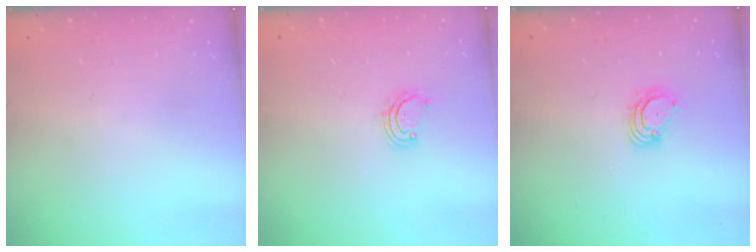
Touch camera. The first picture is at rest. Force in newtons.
{"total": 2.6, "press": 2.6, "slide": 0.3}
{"total": 4.3, "press": 4.3, "slide": 0.4}